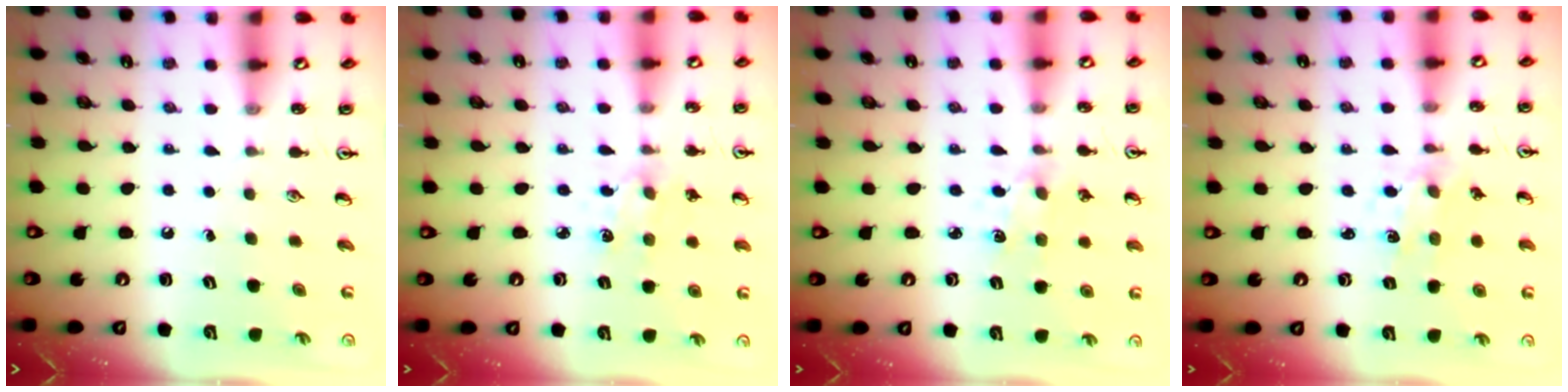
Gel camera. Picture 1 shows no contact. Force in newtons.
{"total": 5.9, "press": 5.8, "slide": 0.8}
{"total": 2.8, "press": 2.7, "slide": 0.4}
{"total": 2.4, "press": 2.4, "slide": 0.4}